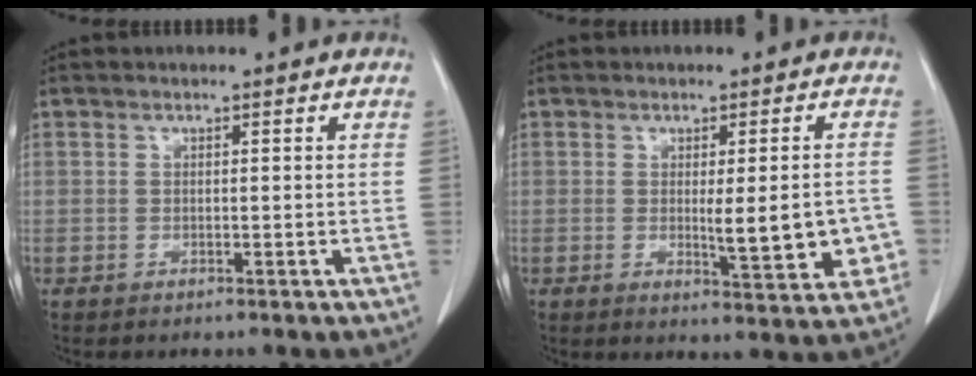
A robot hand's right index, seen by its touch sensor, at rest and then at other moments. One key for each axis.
{"total": 8.2, "fx": -1.3, "fy": 1.7, "fz": 7.9, "tx": -0.095, "ty": -0.009, "tz": -0.012}